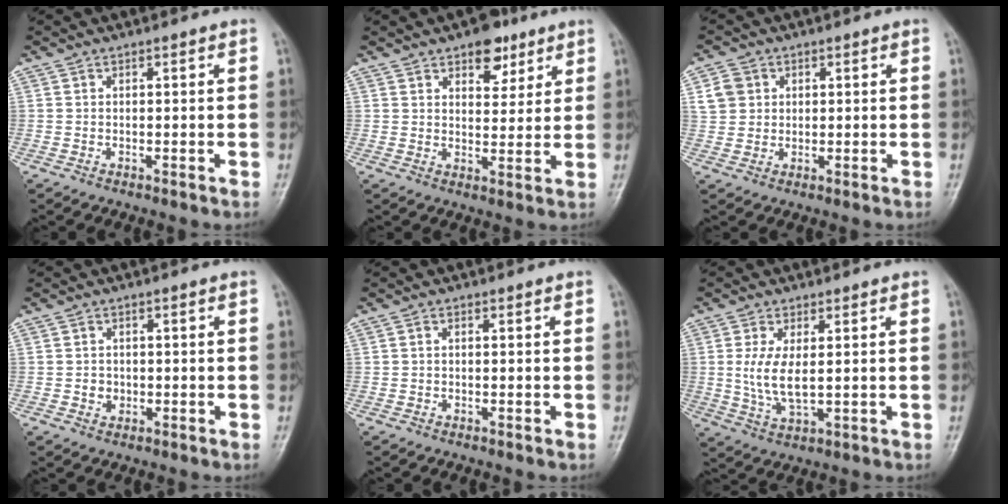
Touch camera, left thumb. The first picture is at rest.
{"total": 7.1, "force": [4.4, 4.1, 3.8], "torque": [-0.022, -0.020, 0.062]}
{"total": 4.0, "force": [1.1, 3.5, 1.5], "torque": [-0.012, 0.003, 0.019]}
{"total": 2.3, "force": [-0.4, 2.0, 0.9], "torque": [-0.003, 0.005, -0.006]}
{"total": 0.7, "force": [-0.1, 0.4, 0.5], "torque": [-0.007, 0.001, -0.004]}
{"total": 7.1, "force": [0.6, 2.9, 6.4], "torque": [-0.139, -0.012, 0.018]}